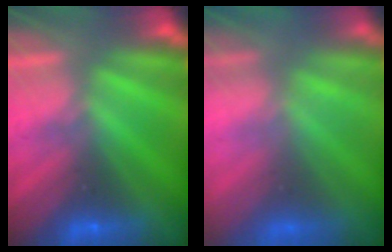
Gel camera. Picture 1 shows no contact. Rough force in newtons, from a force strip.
{"total": 6.1}